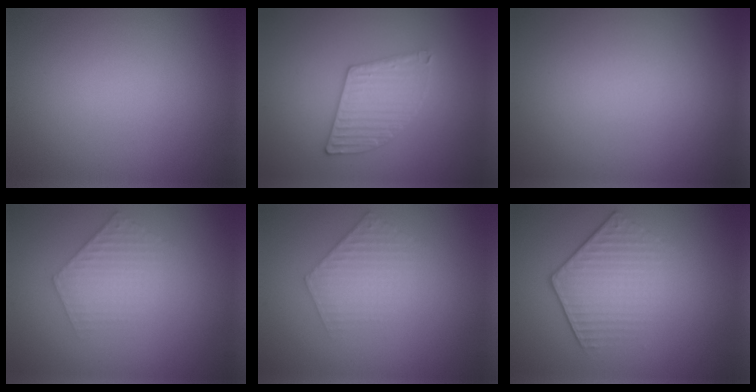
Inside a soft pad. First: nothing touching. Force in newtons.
{"total": 3.0, "press": 3.0, "slide": 0.2}
{"total": 0.0}
{"total": 2.4, "press": 2.4, "slide": 0.3}
{"total": 2.4, "press": 2.4, "slide": 0.3}
{"total": 4.0, "press": 3.2, "slide": 2.3}